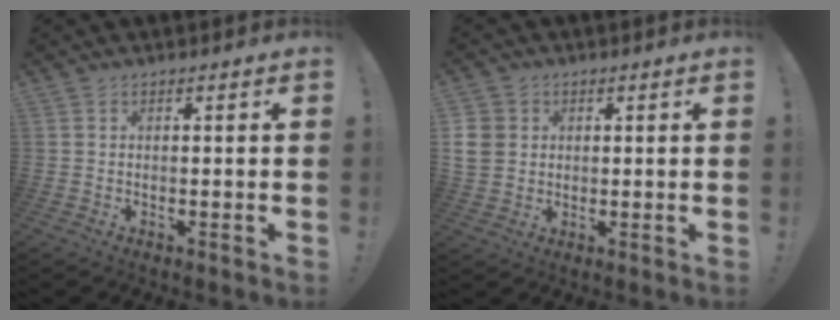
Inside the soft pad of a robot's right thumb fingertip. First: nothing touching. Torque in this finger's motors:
{"motor_torque": [0.00, 0.15, 0.07, 0.20, 0.10]}